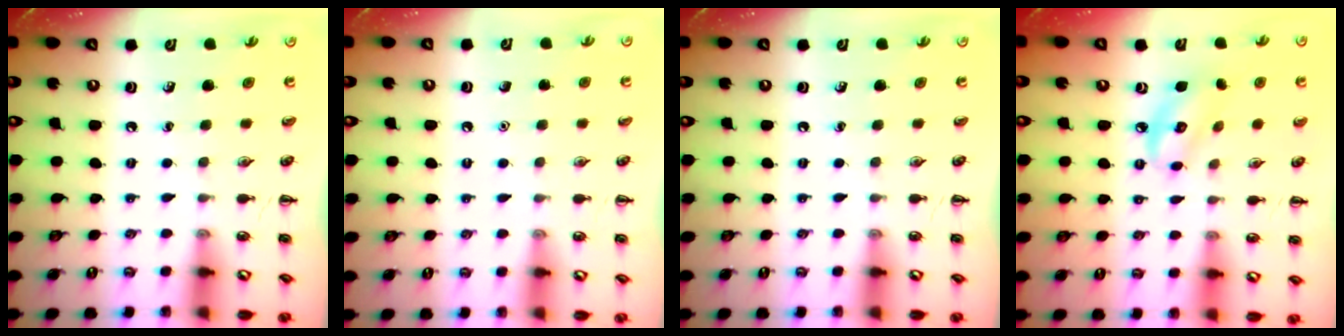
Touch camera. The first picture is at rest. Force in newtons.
{"total": 1.5, "press": 1.5, "slide": 0.1}
{"total": 0.0}
{"total": 7.5, "press": 7.5, "slide": 0.3}